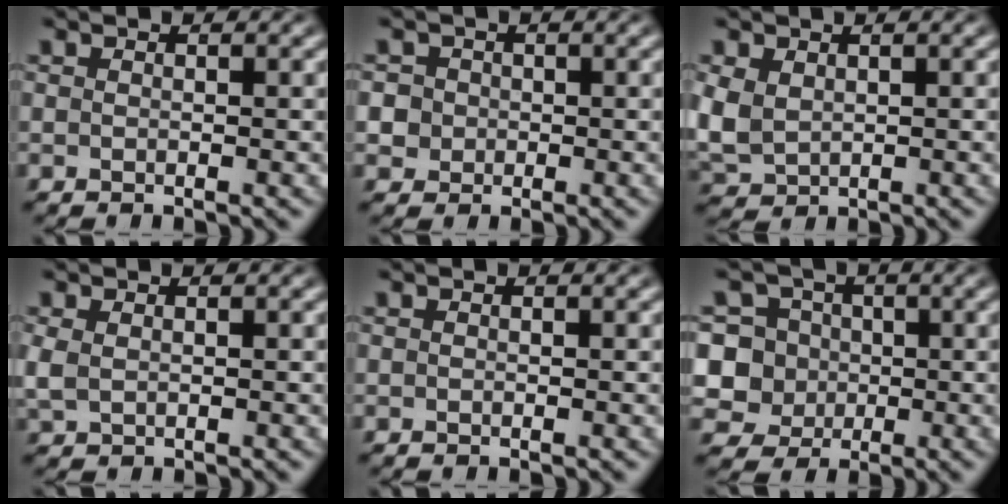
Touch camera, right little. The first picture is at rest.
{"total": 4.6, "force": [-0.3, 4.4, 1.3], "torque": [-0.039, -0.013, -0.005]}
{"total": 4.8, "force": [-0.1, 4.4, 2.1], "torque": [-0.079, -0.027, 0.017]}
{"total": 1.5, "force": [0.3, 1.1, 0.9], "torque": [-0.033, -0.010, 0.018]}
{"total": 0.0}
{"total": 13.3, "force": [-1.4, 12.6, 4.1], "torque": [-0.127, -0.054, -0.023]}